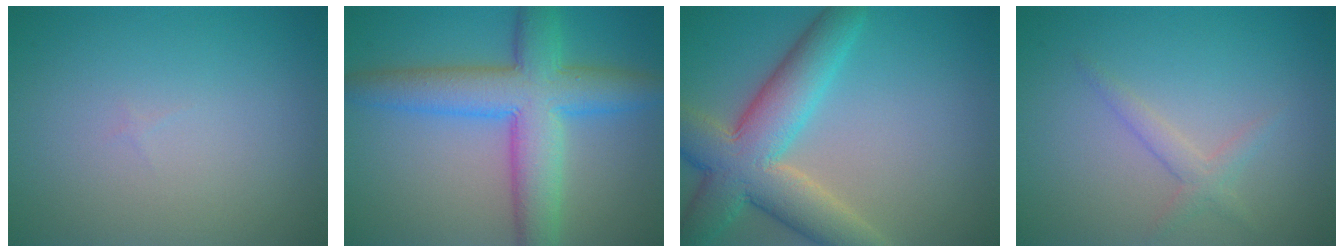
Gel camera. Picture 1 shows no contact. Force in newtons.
{"total": 8.4, "press": 8.4, "slide": 0.2}
{"total": 8.6, "press": 8.6, "slide": 0.5}
{"total": 1.6, "press": 1.6, "slide": 0.1}